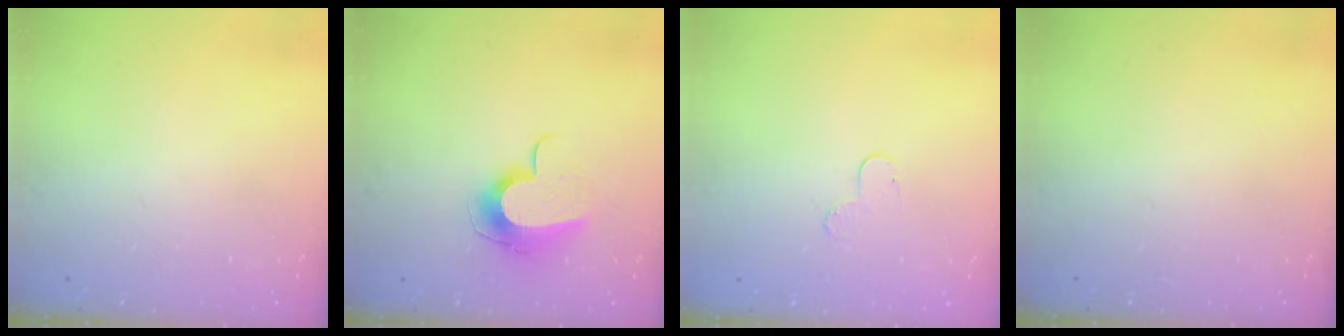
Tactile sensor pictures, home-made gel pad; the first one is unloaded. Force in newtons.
{"total": 10.0, "press": 9.9, "slide": 0.7}
{"total": 4.8, "press": 4.7, "slide": 0.5}
{"total": 0.0}